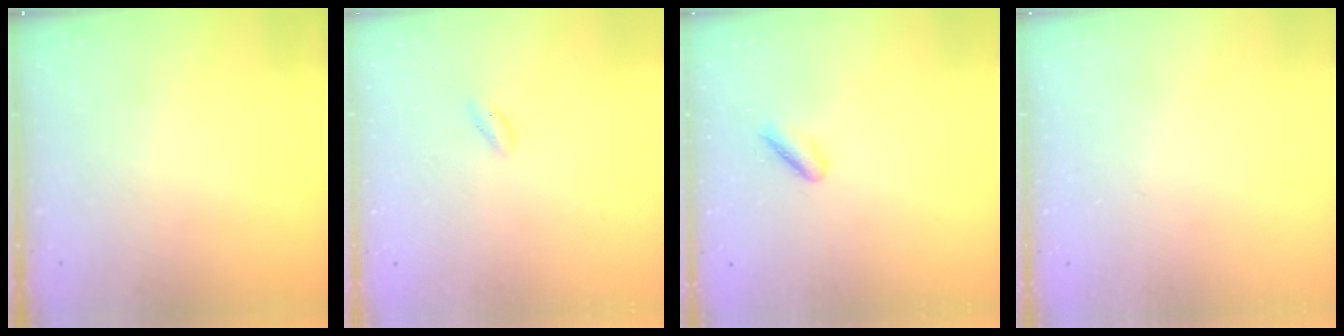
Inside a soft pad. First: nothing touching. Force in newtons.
{"total": 0.5, "press": 0.0, "slide": 0.5}
{"total": 2.0, "press": 1.8, "slide": 1.0}
{"total": 2.1, "press": 2.1, "slide": 0.1}